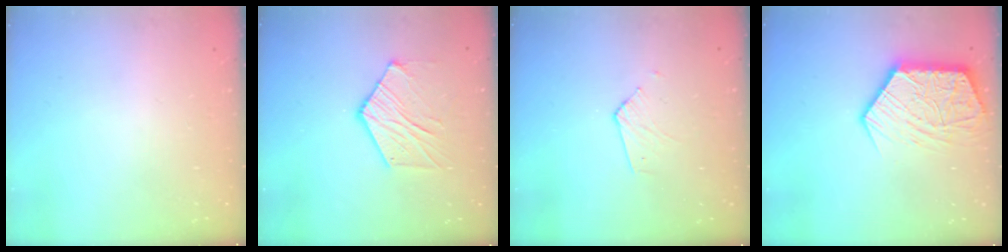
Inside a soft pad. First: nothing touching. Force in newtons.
{"total": 10.0, "press": 10.0, "slide": 0.7}
{"total": 2.9, "press": 2.9, "slide": 0.2}
{"total": 14.3, "press": 14.2, "slide": 1.3}